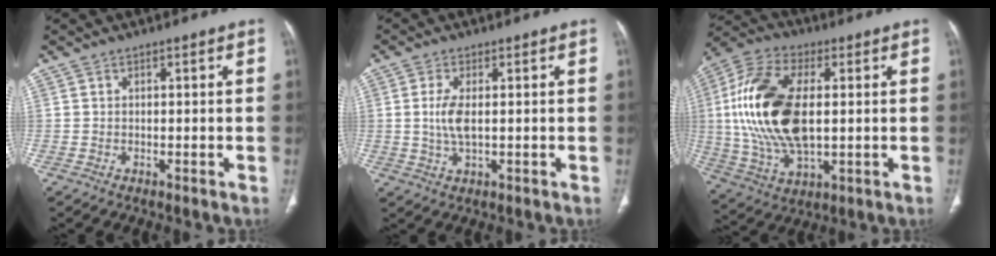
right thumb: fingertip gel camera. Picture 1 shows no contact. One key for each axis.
{"total": 4.7, "fx": 0.3, "fy": 1.9, "fz": 4.4, "tx": -0.104, "ty": -0.004, "tz": 0.007}
{"total": 21.4, "fx": 1.7, "fy": 11.2, "fz": 18.2, "tx": -0.380, "ty": 0.000, "tz": 0.033}